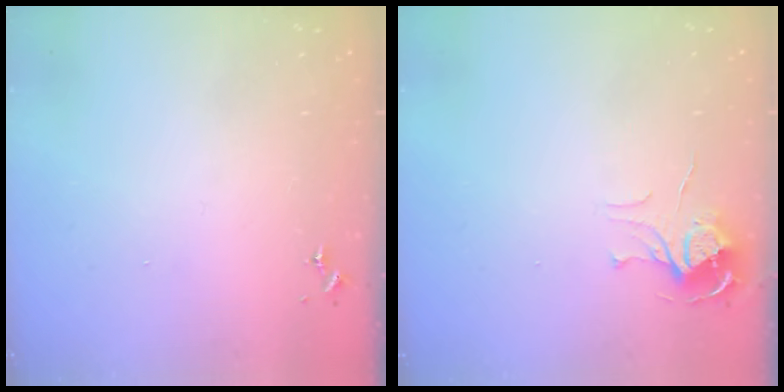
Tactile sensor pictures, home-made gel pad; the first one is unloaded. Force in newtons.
{"total": 7.0, "press": 7.0, "slide": 0.6}